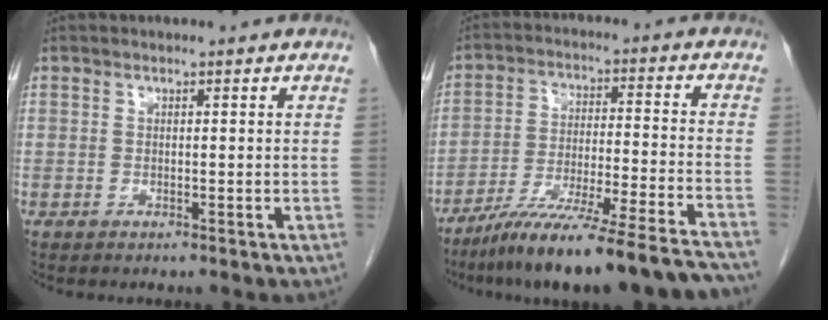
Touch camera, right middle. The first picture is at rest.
{"total": 19.9, "force": [-16.8, -0.2, 10.7], "torque": [-0.139, -0.027, -0.265]}